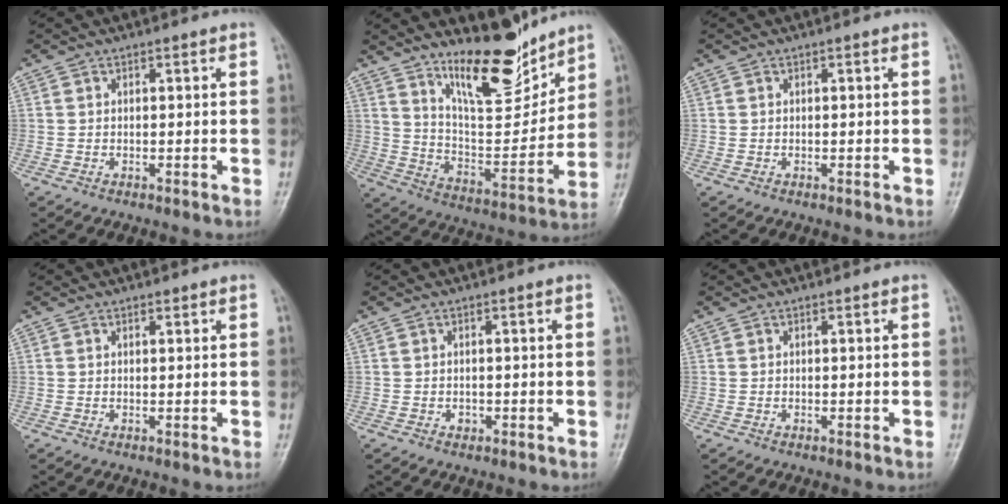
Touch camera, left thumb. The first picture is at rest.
{"total": 15.0, "force": [11.9, 4.4, 8.0], "torque": [-0.091, -0.094, 0.210]}
{"total": 0.0}
{"total": 0.8, "force": [0.6, 0.3, 0.4], "torque": [-0.006, -0.004, 0.008]}
{"total": 0.9, "force": [-0.2, 0.8, 0.4], "torque": [-0.002, 0.001, -0.002]}
{"total": 0.0}